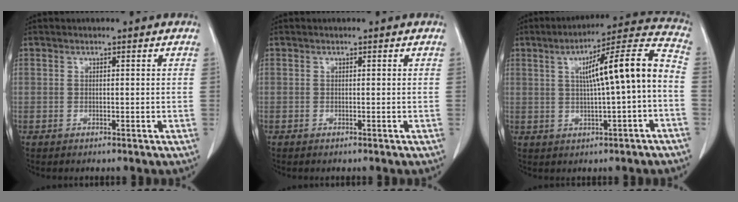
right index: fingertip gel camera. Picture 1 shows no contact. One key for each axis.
{"total": 0.0}
{"total": 12.8, "fx": 0.2, "fy": 0.7, "fz": 12.7, "tx": -0.184, "ty": 0.034, "tz": 0.003}